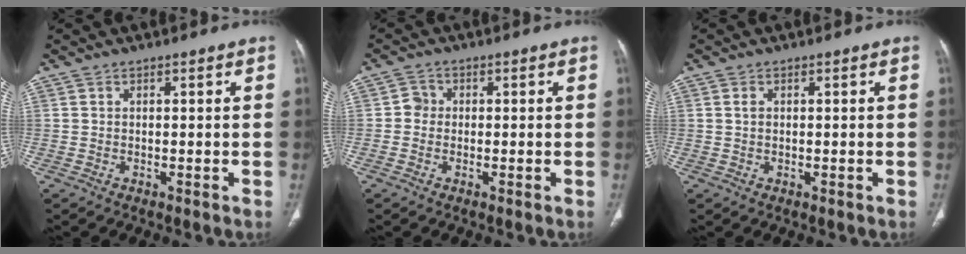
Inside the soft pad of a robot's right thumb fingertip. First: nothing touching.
{"total": 2.2, "force": [-0.2, 2.1, 0.8], "torque": [-0.001, 0.007, -0.009]}
{"total": 1.2, "force": [0.3, 0.8, 0.9], "torque": [-0.017, 0.001, 0.008]}